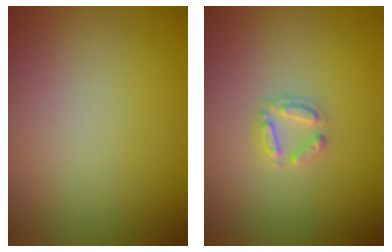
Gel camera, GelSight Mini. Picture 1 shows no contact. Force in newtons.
{"total": 1.7, "press": 1.7, "slide": 0.2}